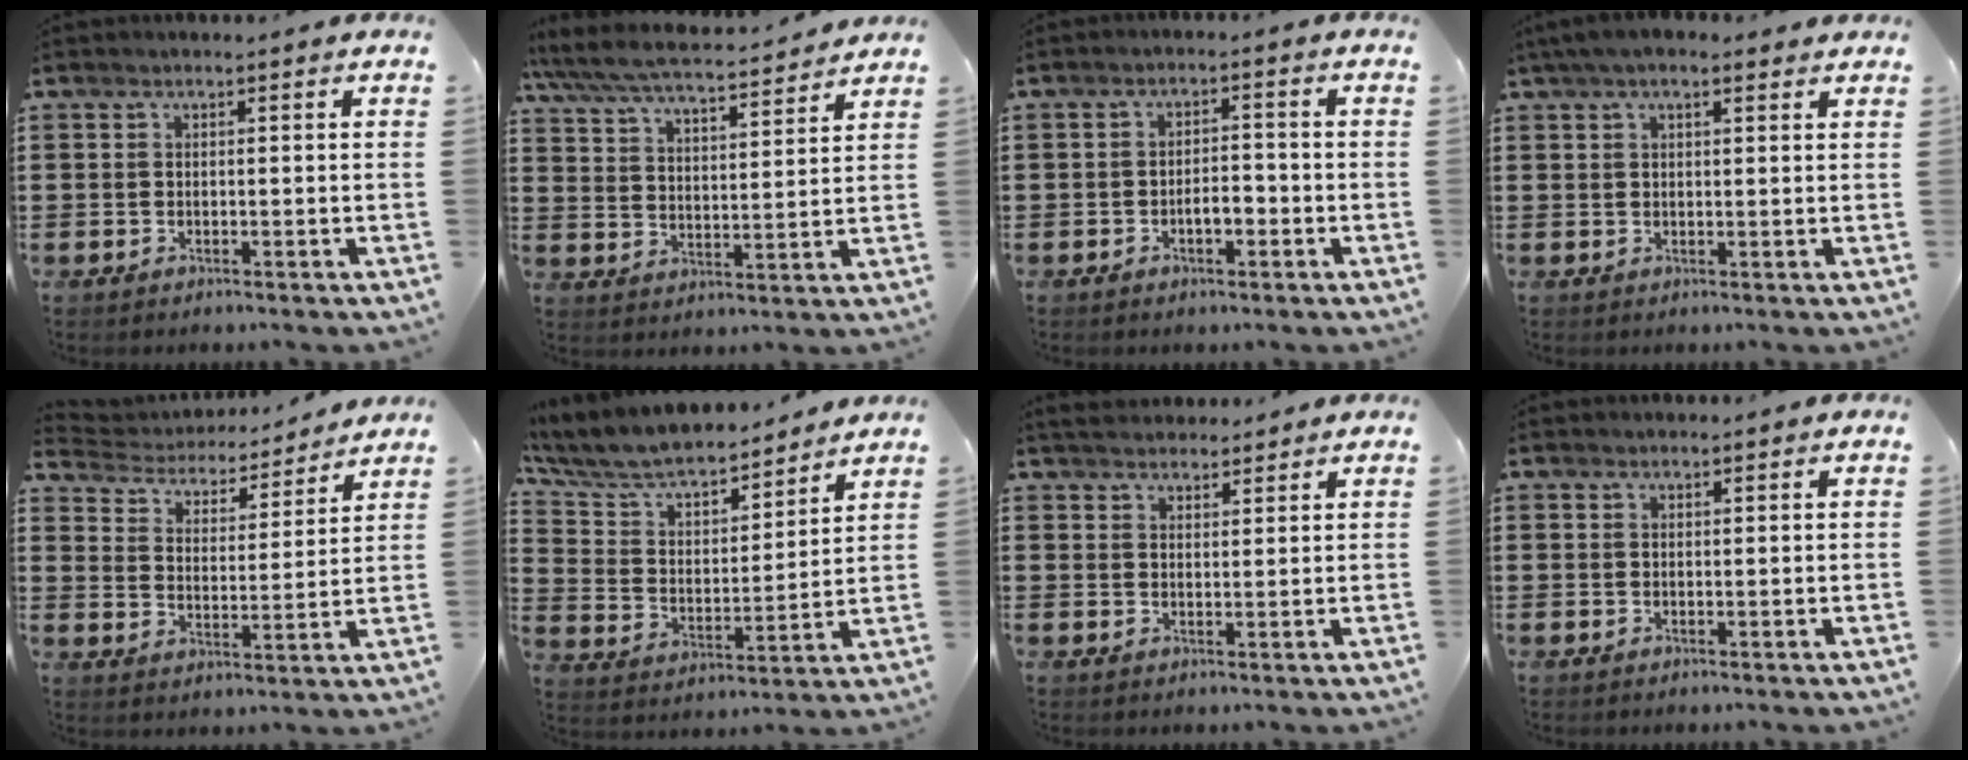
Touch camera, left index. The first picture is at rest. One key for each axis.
{"total": 5.9, "fx": 5.6, "fy": 0.4, "fz": 1.9, "tx": -0.061, "ty": -0.035, "tz": 0.092}
{"total": 3.2, "fx": -1.2, "fy": 1.3, "fz": 2.7, "tx": -0.050, "ty": 0.007, "tz": -0.024}
{"total": 3.5, "fx": 2.3, "fy": 1.2, "fz": 2.3, "tx": -0.049, "ty": 0.009, "tz": 0.042}
{"total": 4.0, "fx": 3.9, "fy": 0.8, "fz": 0.3, "tx": -0.032, "ty": -0.029, "tz": 0.062}
{"total": 7.5, "fx": 6.8, "fy": 1.7, "fz": 2.7, "tx": -0.085, "ty": -0.046, "tz": 0.115}
{"total": 3.1, "fx": 2.9, "fy": 0.8, "fz": 0.1, "tx": -0.011, "ty": -0.002, "tz": 0.057}
{"total": 0.8, "fx": 0.8, "fy": 0.2, "fz": 0.1, "tx": -0.004, "ty": 0.000, "tz": 0.016}